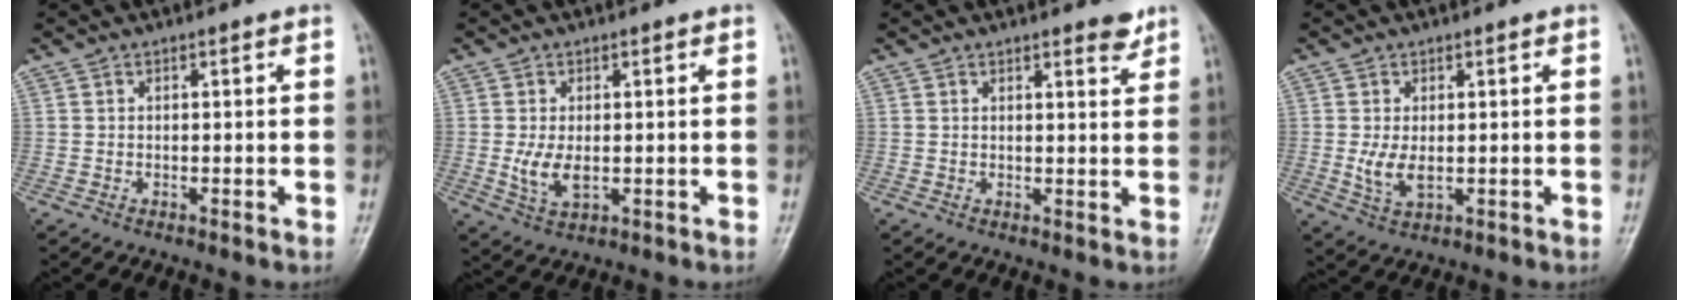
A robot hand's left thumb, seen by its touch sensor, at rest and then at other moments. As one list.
[{"total": 4.3, "force": [0.0, 2.5, 3.6], "torque": [-0.068, -0.011, 0.006]}, {"total": 3.0, "force": [2.3, 0.9, 1.7], "torque": [-0.011, -0.016, 0.029]}, {"total": 4.5, "force": [0.2, 2.5, 3.8], "torque": [-0.072, -0.013, 0.010]}]